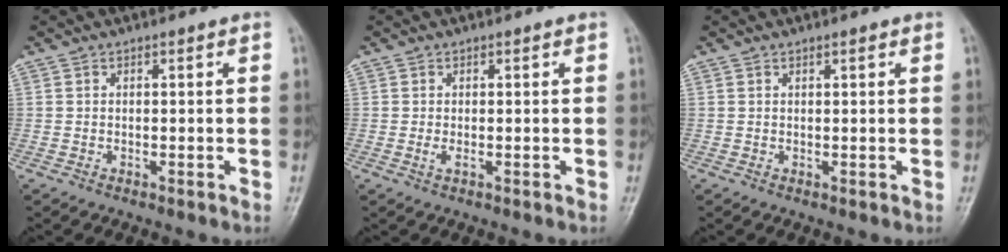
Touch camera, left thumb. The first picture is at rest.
{"total": 1.4, "force": [0.1, 0.6, 1.3], "torque": [-0.023, 0.001, 0.004]}
{"total": 0.9, "force": [0.5, 0.3, 0.7], "torque": [-0.009, 0.000, 0.008]}